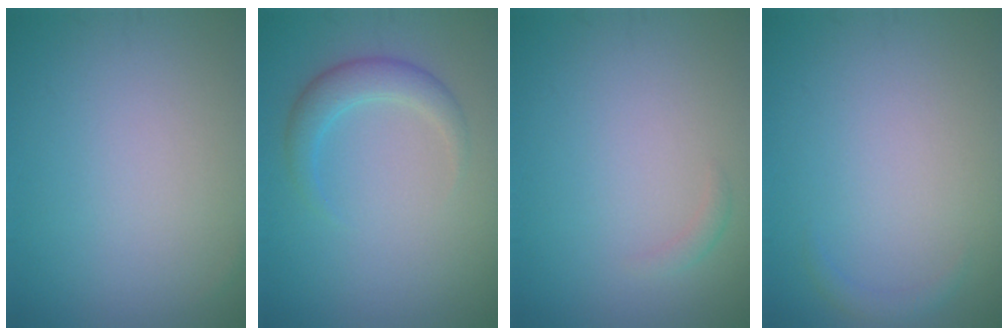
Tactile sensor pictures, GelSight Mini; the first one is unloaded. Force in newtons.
{"total": 2.5, "press": 2.5, "slide": 0.0}
{"total": 0.8, "press": 0.8, "slide": 0.0}
{"total": 0.8, "press": 0.8, "slide": 0.1}